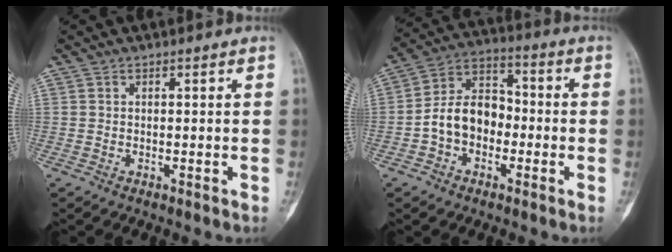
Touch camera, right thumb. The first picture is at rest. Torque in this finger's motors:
{"motor_torque": [0.13, 0.13, 0.42, -0.42, 0.12]}